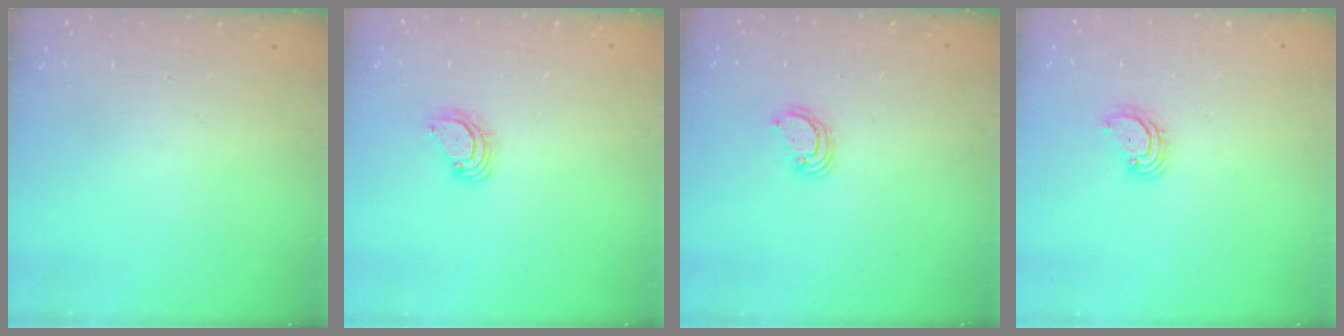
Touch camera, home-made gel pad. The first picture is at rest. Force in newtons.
{"total": 3.4, "press": 3.4, "slide": 0.3}
{"total": 3.8, "press": 3.8, "slide": 0.1}
{"total": 3.7, "press": 3.7, "slide": 0.1}